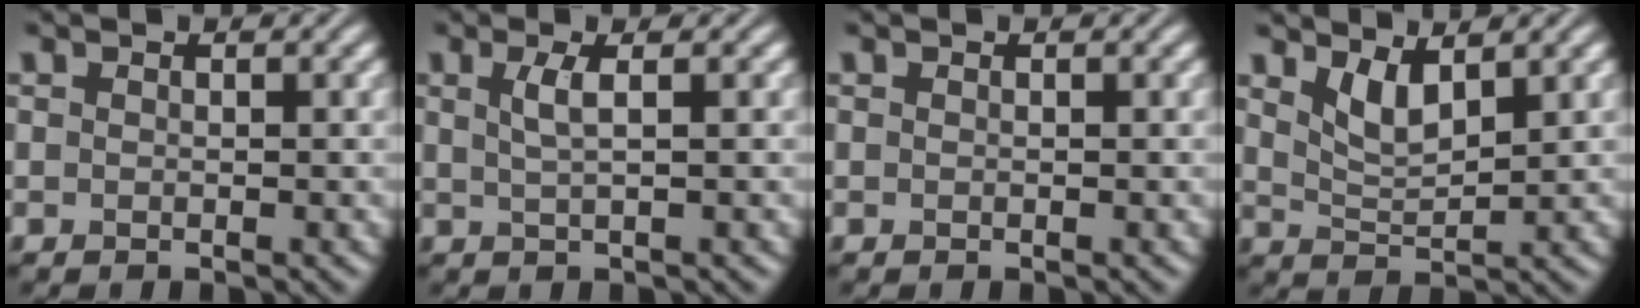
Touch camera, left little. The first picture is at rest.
{"total": 2.0, "force": [0.6, 0.6, 1.8], "torque": [-0.033, -0.001, 0.008]}
{"total": 0.0}
{"total": 2.8, "force": [1.8, 0.9, 2.0], "torque": [-0.044, -0.012, 0.040]}